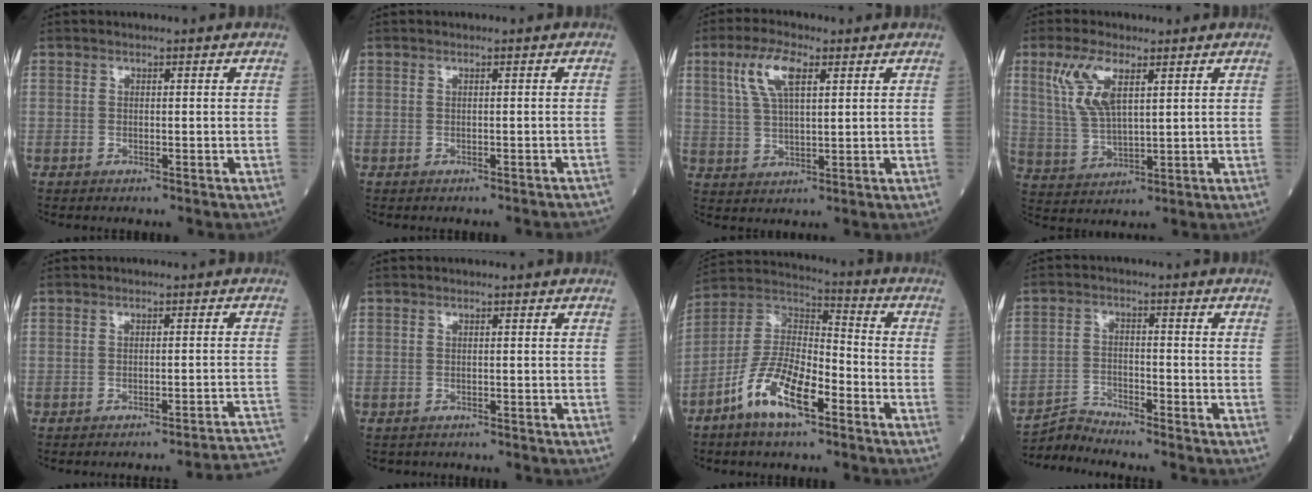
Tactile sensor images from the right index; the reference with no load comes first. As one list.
[{"total": 3.9, "force": [-3.6, 0.4, 1.4], "torque": [-0.008, -0.004, -0.038]}, {"total": 7.5, "force": [3.4, 2.3, 6.3], "torque": [-0.133, 0.012, 0.068]}, {"total": 8.3, "force": [3.8, 2.7, 6.8], "torque": [-0.157, 0.009, 0.084]}, {"total": 9.6, "force": [-9.4, -1.3, 1.4], "torque": [0.009, -0.011, -0.104]}, {"total": 1.2, "force": [-1.0, 0.6, -0.1], "torque": [-0.006, 0.002, -0.015]}, {"total": 12.2, "force": [-6.4, 3.9, 9.6], "torque": [-0.195, 0.008, -0.123]}, {"total": 4.4, "force": [-4.1, -1.0, -1.2], "torque": [0.019, -0.013, -0.080]}]